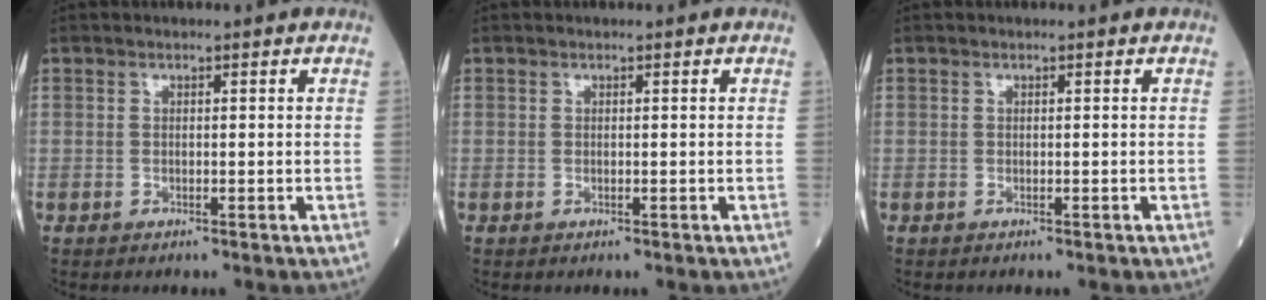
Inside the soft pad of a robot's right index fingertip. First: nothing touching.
{"total": 0.0}
{"total": 0.0}